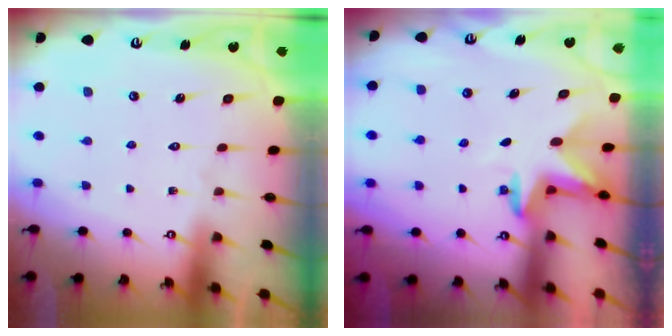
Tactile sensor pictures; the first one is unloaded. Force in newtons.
{"total": 2.9, "press": 2.8, "slide": 0.7}